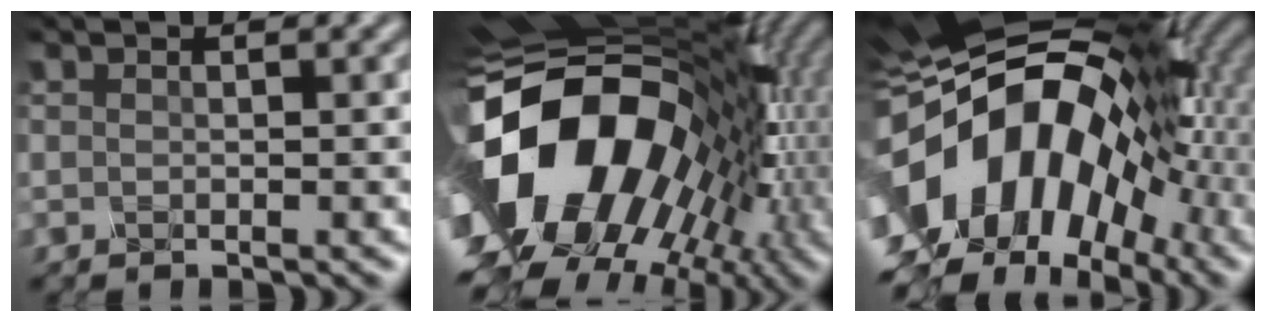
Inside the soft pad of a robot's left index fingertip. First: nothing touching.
{"total": 19.3, "force": [-2.2, 13.5, 13.6], "torque": [-0.263, -0.017, -0.031]}
{"total": 19.3, "force": [-3.0, 12.9, 14.1], "torque": [-0.276, 0.000, -0.063]}